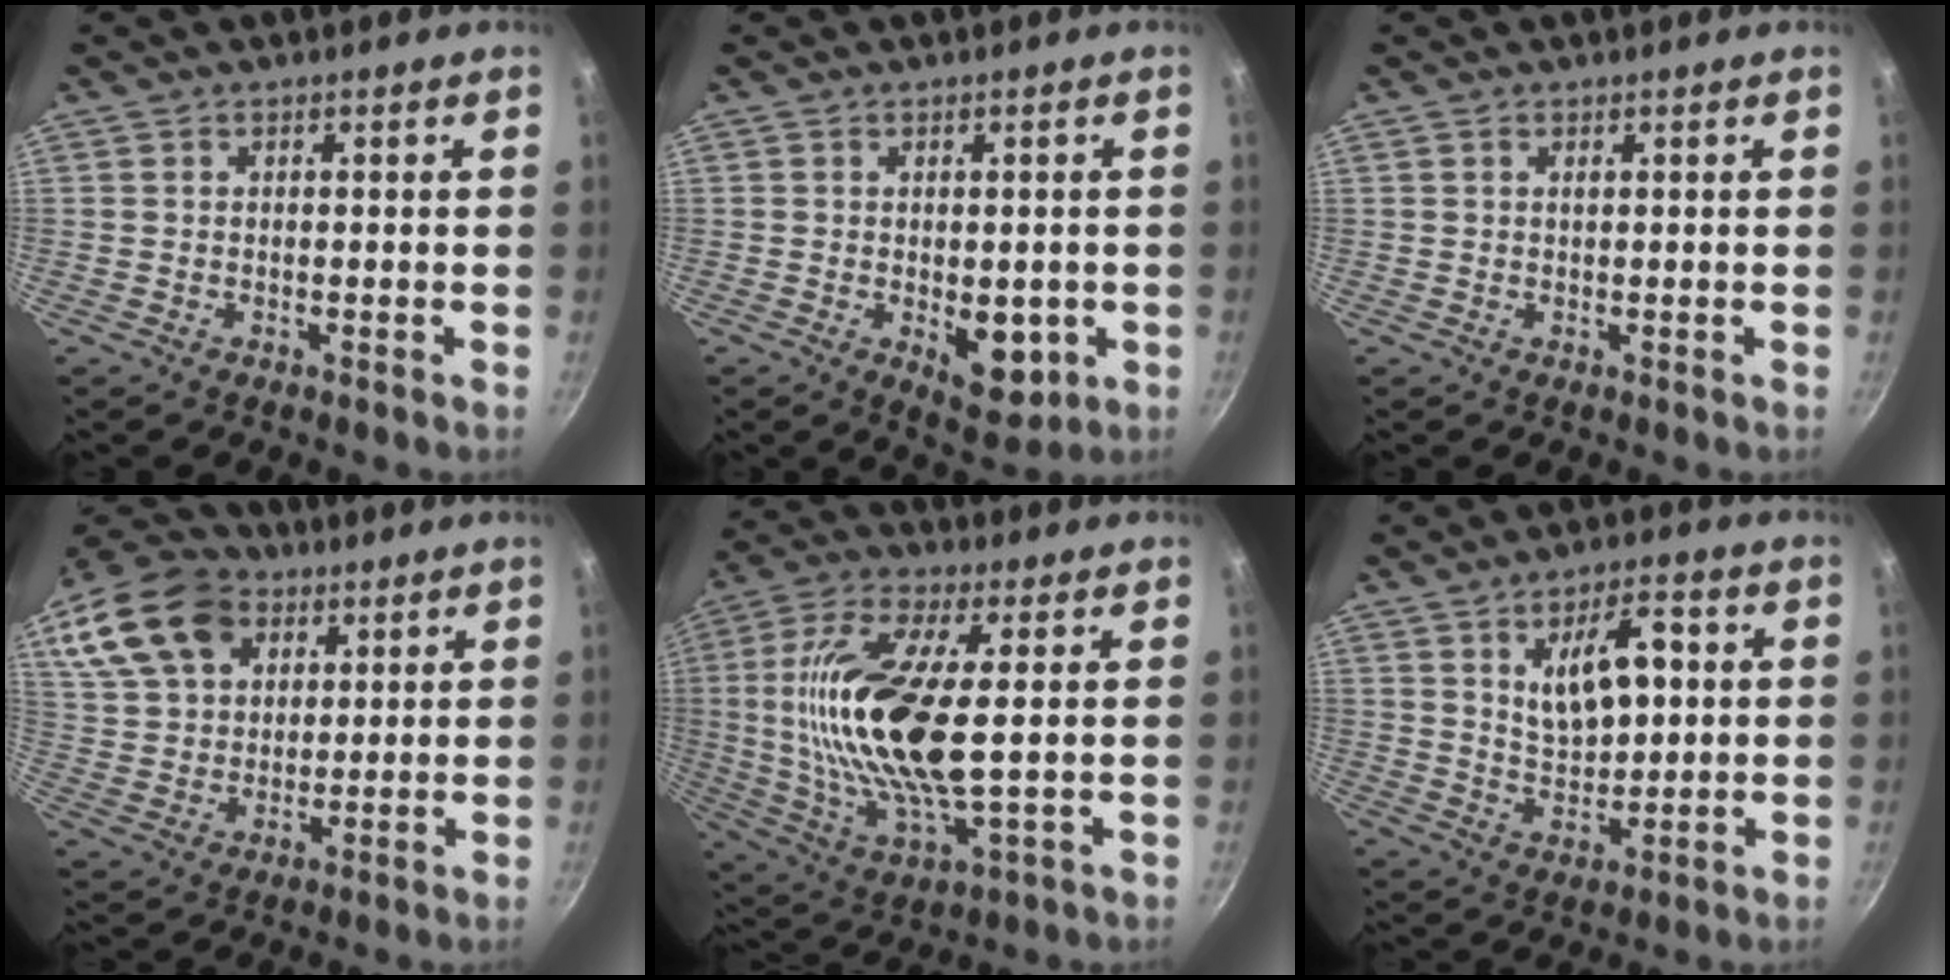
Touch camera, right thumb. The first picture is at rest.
{"total": 8.0, "force": [-1.5, 4.3, 6.5], "torque": [-0.062, -0.011, -0.011]}
{"total": 0.5, "force": [0.3, 0.3, 0.4], "torque": [-0.006, 0.001, 0.004]}
{"total": 19.0, "force": [9.0, 13.3, 10.2], "torque": [-0.195, 0.009, 0.164]}
{"total": 20.4, "force": [2.1, 7.1, 19.0], "torque": [-0.390, -0.008, 0.038]}
{"total": 10.9, "force": [2.6, 5.7, 8.9], "torque": [-0.125, -0.009, 0.053]}